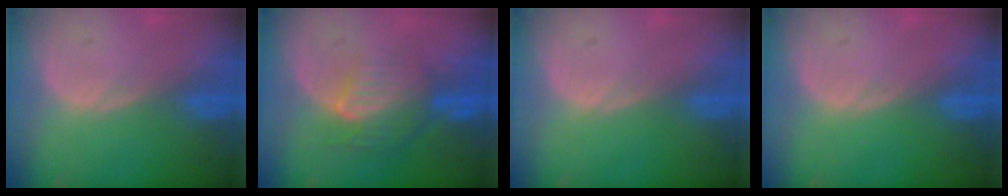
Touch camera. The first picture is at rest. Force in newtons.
{"total": 8.0, "press": 7.3, "slide": 3.3}
{"total": 0.0}
{"total": 0.0}